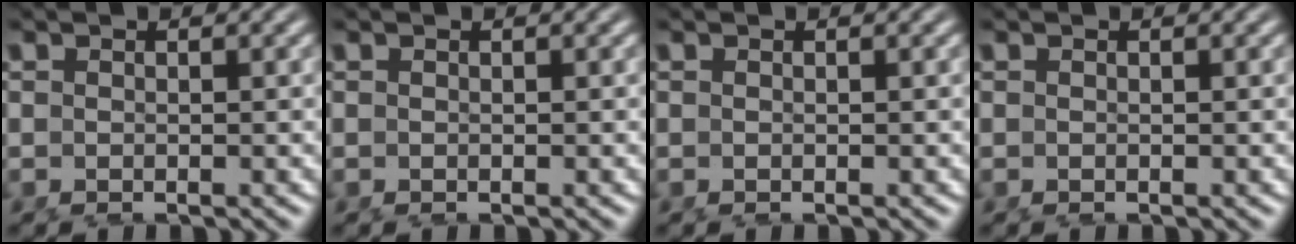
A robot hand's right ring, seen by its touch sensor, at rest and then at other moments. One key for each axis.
{"total": 0.0}
{"total": 0.0}
{"total": 0.0}